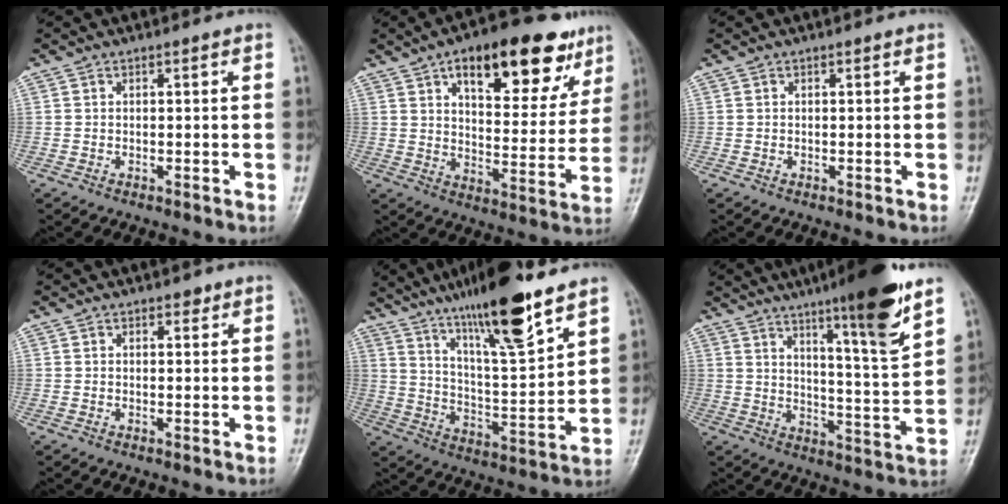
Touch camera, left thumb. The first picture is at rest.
{"total": 20.7, "force": [11.6, 9.0, 14.6], "torque": [-0.156, -0.032, 0.170]}
{"total": 0.0}
{"total": 1.2, "force": [0.8, 0.7, 0.5], "torque": [0.001, -0.004, 0.009]}
{"total": 18.6, "force": [12.9, 2.8, 13.2], "torque": [-0.206, -0.065, 0.222]}
{"total": 15.8, "force": [10.1, 1.3, 12.1], "torque": [-0.171, -0.062, 0.156]}